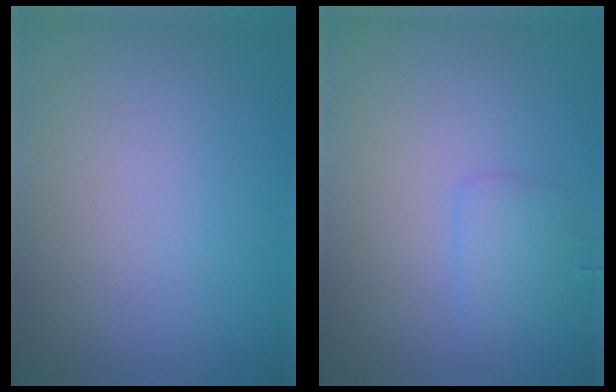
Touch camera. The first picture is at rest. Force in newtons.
{"total": 1.5, "press": 1.5, "slide": 0.2}